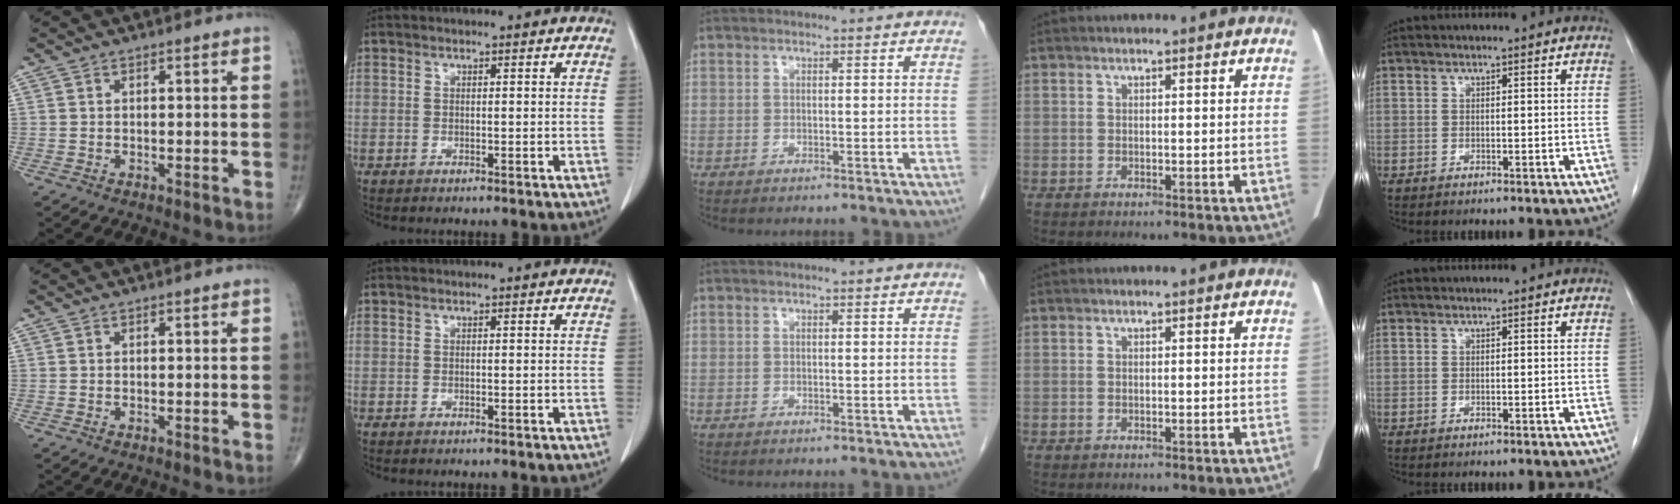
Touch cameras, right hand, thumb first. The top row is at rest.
{}